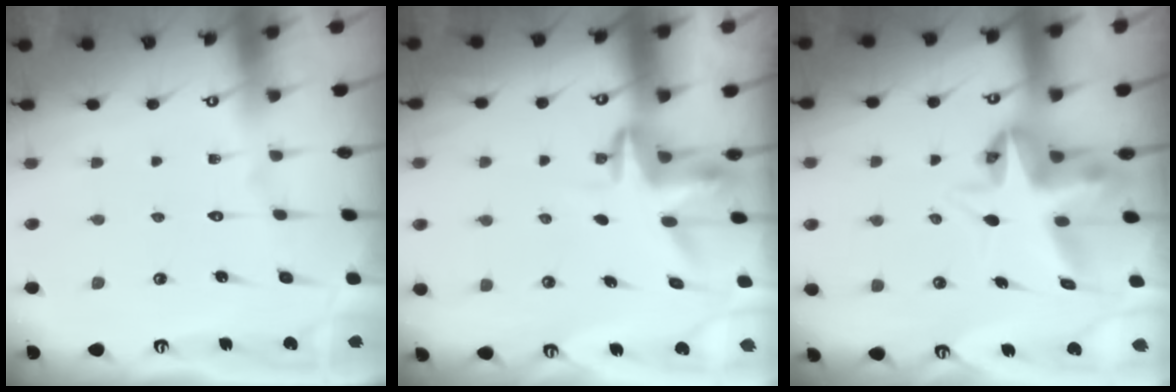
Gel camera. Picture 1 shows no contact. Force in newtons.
{"total": 3.5, "press": 3.5, "slide": 0.2}
{"total": 7.4, "press": 7.4, "slide": 0.7}